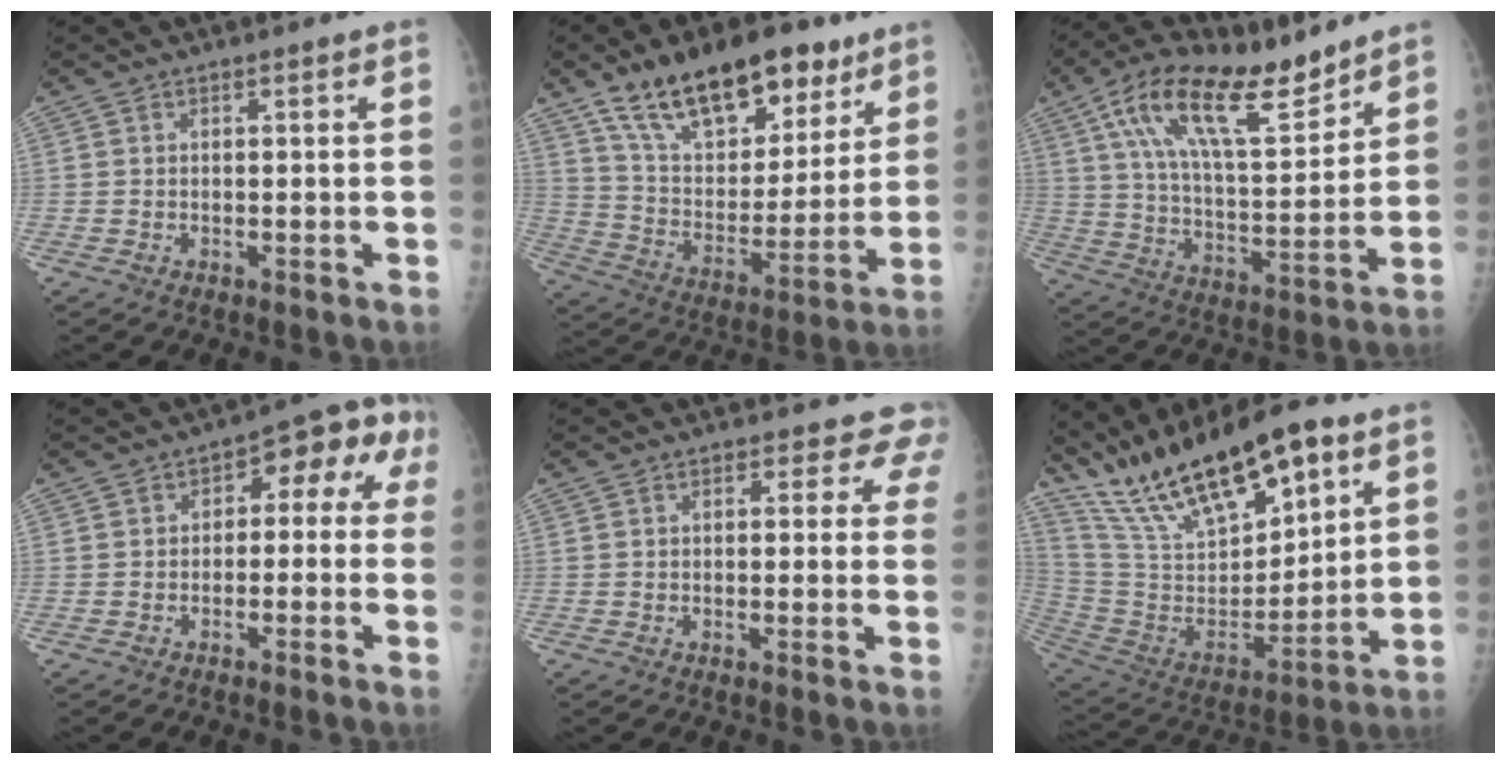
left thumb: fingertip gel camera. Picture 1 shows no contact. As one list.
[{"total": 22.7, "force": [14.7, 11.1, 13.3], "torque": [-0.173, -0.050, 0.253]}, {"total": 18.9, "force": [12.1, 6.9, 12.7], "torque": [-0.192, -0.050, 0.219]}, {"total": 7.7, "force": [0.2, 5.2, 5.7], "torque": [-0.027, 0.044, -0.012]}, {"total": 4.2, "force": [3.3, 2.4, 0.9], "torque": [0.027, -0.013, 0.019]}, {"total": 24.4, "force": [15.7, 9.1, 16.3], "torque": [-0.248, -0.048, 0.290]}]